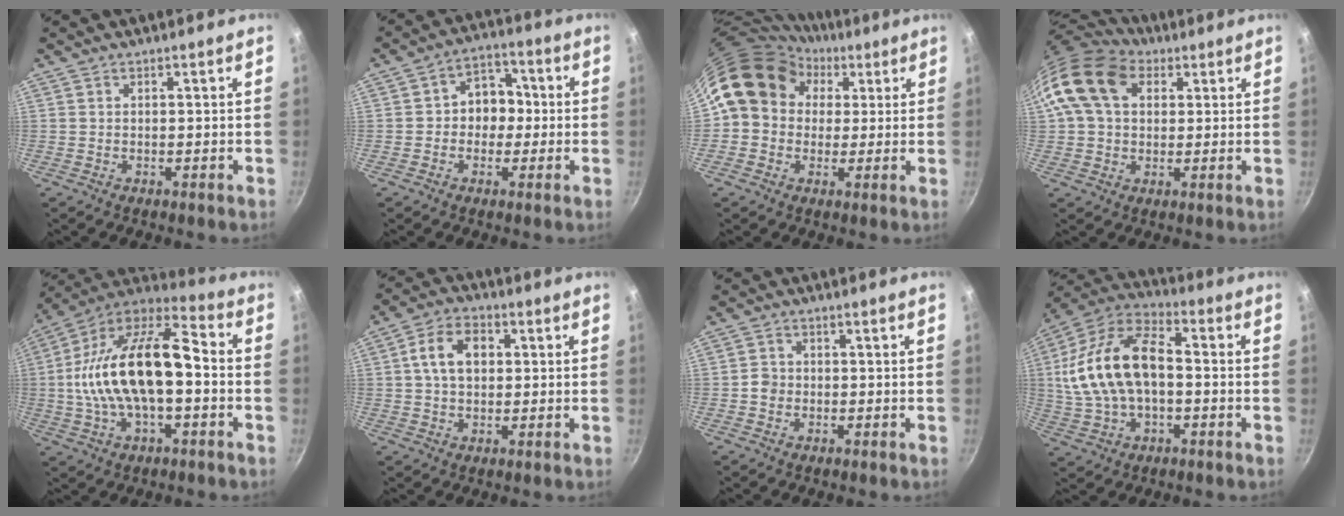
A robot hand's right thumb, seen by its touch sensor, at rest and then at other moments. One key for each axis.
{"total": 7.8, "fx": -0.3, "fy": 6.5, "fz": 4.4, "tx": -0.006, "ty": 0.022, "tz": -0.016}
{"total": 13.6, "fx": 4.0, "fy": 11.4, "fz": 6.3, "tx": -0.072, "ty": 0.017, "tz": 0.054}
{"total": 15.6, "fx": 4.6, "fy": 11.2, "fz": 9.7, "tx": -0.173, "ty": 0.021, "tz": 0.070}
{"total": 22.7, "fx": -1.3, "fy": 10.9, "fz": 19.9, "tx": -0.355, "ty": 0.044, "tz": -0.035}
{"total": 8.8, "fx": 1.4, "fy": 6.2, "fz": 6.1, "tx": -0.087, "ty": 0.017, "tz": 0.016}
{"total": 2.3, "fx": -0.6, "fy": 2.1, "fz": 0.8, "tx": -0.003, "ty": 0.011, "tz": -0.014}
{"total": 19.3, "fx": -0.1, "fy": 11.1, "fz": 15.8, "tx": -0.296, "ty": 0.041, "tz": -0.010}